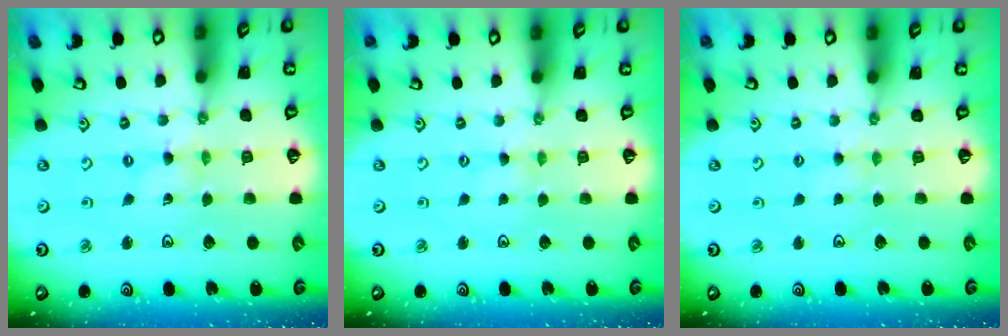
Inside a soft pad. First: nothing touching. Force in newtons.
{"total": 0.0}
{"total": 1.9, "press": 1.9, "slide": 0.2}